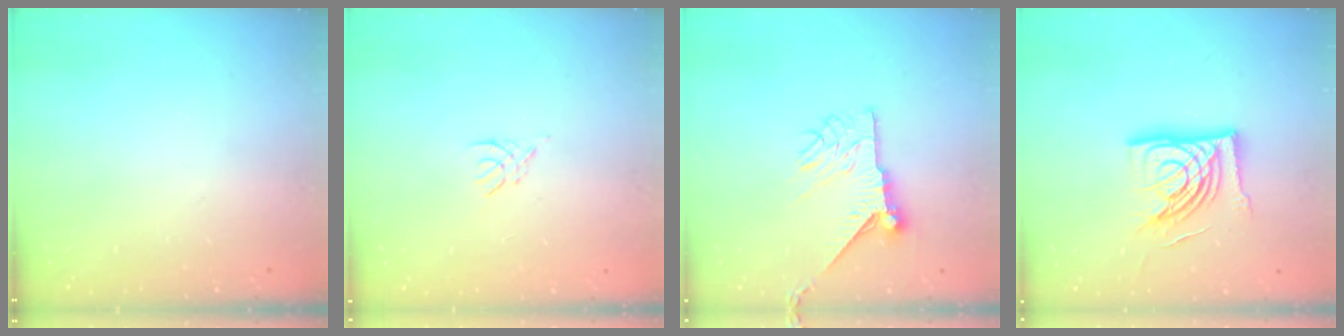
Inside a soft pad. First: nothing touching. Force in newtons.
{"total": 2.6, "press": 2.5, "slide": 0.6}
{"total": 10.2, "press": 10.2, "slide": 0.5}
{"total": 15.6, "press": 15.5, "slide": 1.2}